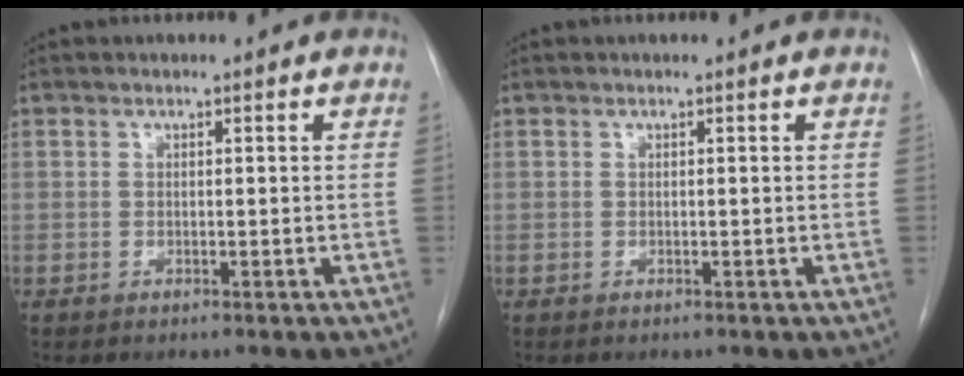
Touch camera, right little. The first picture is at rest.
{"total": 0.0}